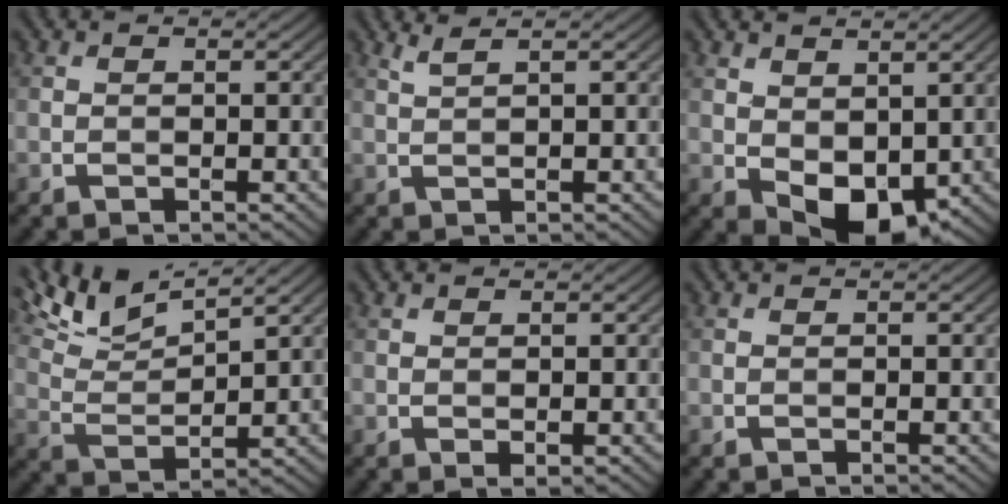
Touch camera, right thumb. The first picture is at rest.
{"total": 1.8, "force": [1.2, 0.3, 1.3], "torque": [-0.028, 0.010, 0.021]}
{"total": 6.0, "force": [0.6, 3.8, 4.6], "torque": [-0.089, -0.010, 0.015]}
{"total": 8.5, "force": [6.4, 1.7, 5.2], "torque": [-0.122, 0.013, 0.131]}
{"total": 0.7, "force": [0.2, 0.2, 0.7], "torque": [-0.013, 0.000, 0.006]}
{"total": 0.0}